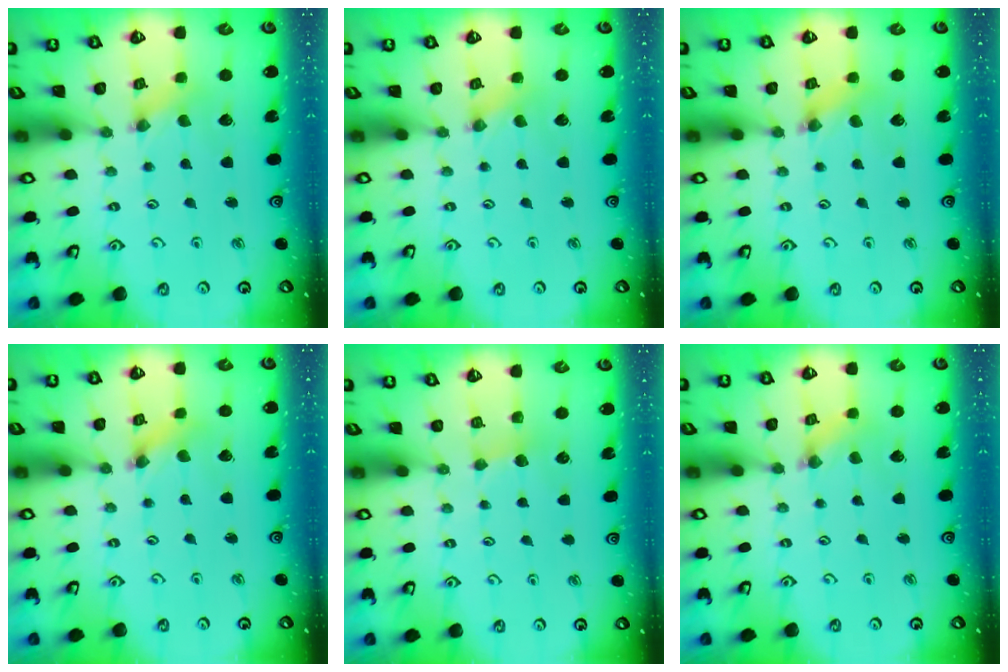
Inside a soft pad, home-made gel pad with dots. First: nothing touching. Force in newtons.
{"total": 1.0, "press": 1.0, "slide": 0.2}
{"total": 1.8, "press": 1.8, "slide": 0.3}
{"total": 1.6, "press": 1.6, "slide": 0.3}
{"total": 3.4, "press": 3.4, "slide": 0.5}
{"total": 1.3, "press": 1.3, "slide": 0.3}